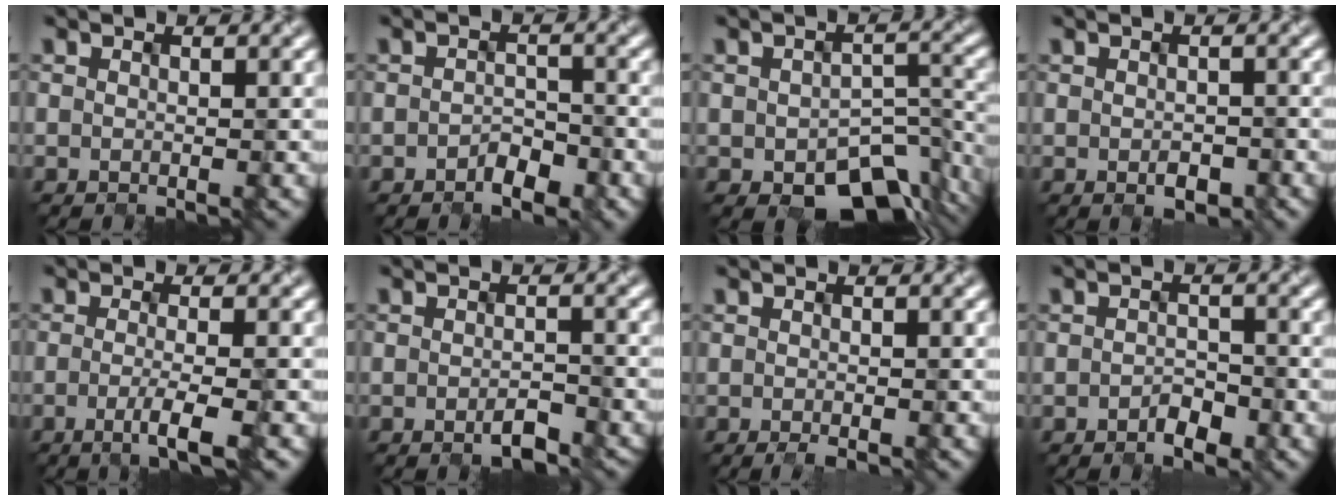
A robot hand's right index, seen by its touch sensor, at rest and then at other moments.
{"total": 2.3, "force": [-1.5, 1.3, 1.1], "torque": [-0.022, 0.000, -0.021]}
{"total": 7.7, "force": [-4.1, 4.4, 4.7], "torque": [-0.074, -0.025, -0.045]}
{"total": 1.7, "force": [-0.8, 1.0, 1.1], "torque": [-0.021, -0.007, -0.004]}
{"total": 3.2, "force": [-1.3, 0.7, 2.9], "torque": [-0.046, -0.006, -0.022]}
{"total": 2.0, "force": [-1.3, 0.7, 1.4], "torque": [-0.027, -0.007, -0.014]}
{"total": 1.0, "force": [-0.4, 0.2, 0.9], "torque": [-0.014, -0.001, -0.002]}
{"total": 1.9, "force": [-1.2, 1.1, 1.0], "torque": [-0.022, -0.002, -0.015]}